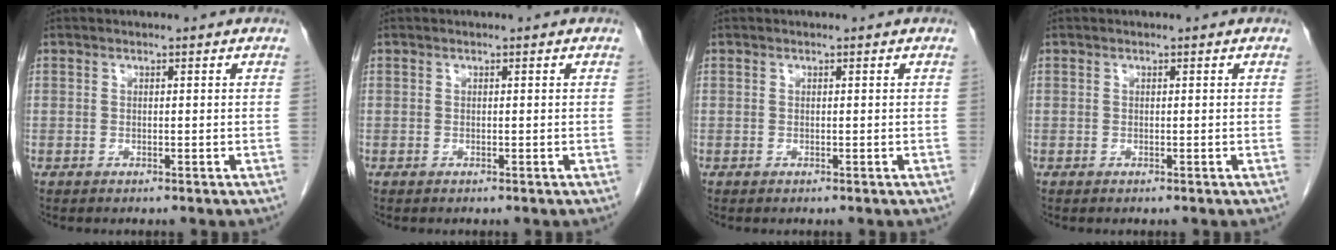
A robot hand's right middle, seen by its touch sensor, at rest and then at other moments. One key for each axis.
{"total": 0.0}
{"total": 0.0}
{"total": 0.0}